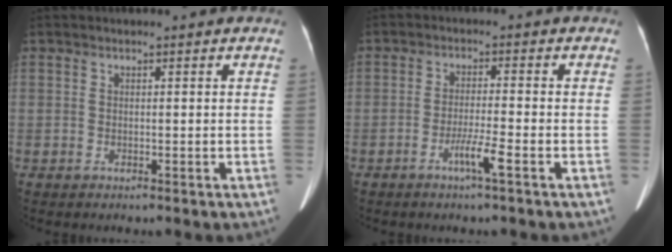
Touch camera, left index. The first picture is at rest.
{"total": 3.7, "force": [-2.1, -0.5, 3.0], "torque": [-0.059, -0.006, -0.044]}